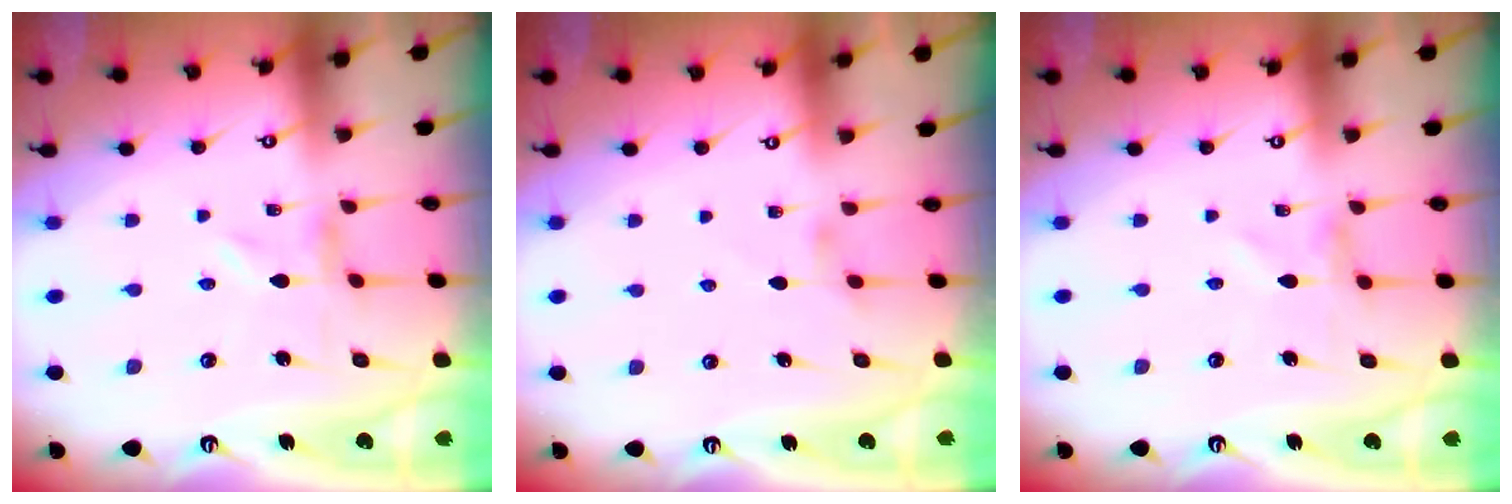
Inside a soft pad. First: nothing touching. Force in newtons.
{"total": 1.3, "press": 1.2, "slide": 0.3}
{"total": 0.0}